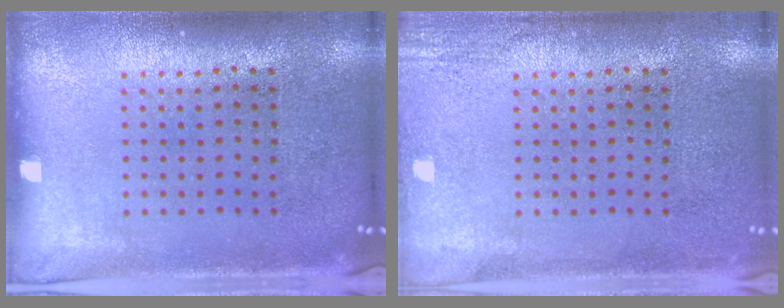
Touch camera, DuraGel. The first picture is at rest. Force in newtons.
{"total": 1.8, "press": 1.8, "slide": 0.2}